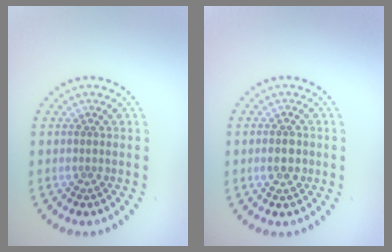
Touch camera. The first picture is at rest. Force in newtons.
{"total": 2.4, "press": 2.4, "slide": 0.0}